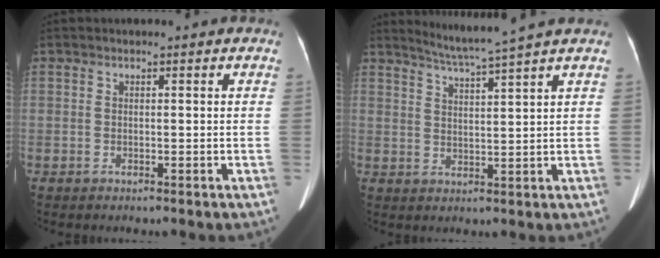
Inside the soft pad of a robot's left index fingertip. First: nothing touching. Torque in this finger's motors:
{"motor_torque": [0.02, -0.30, -0.08, 0.02]}